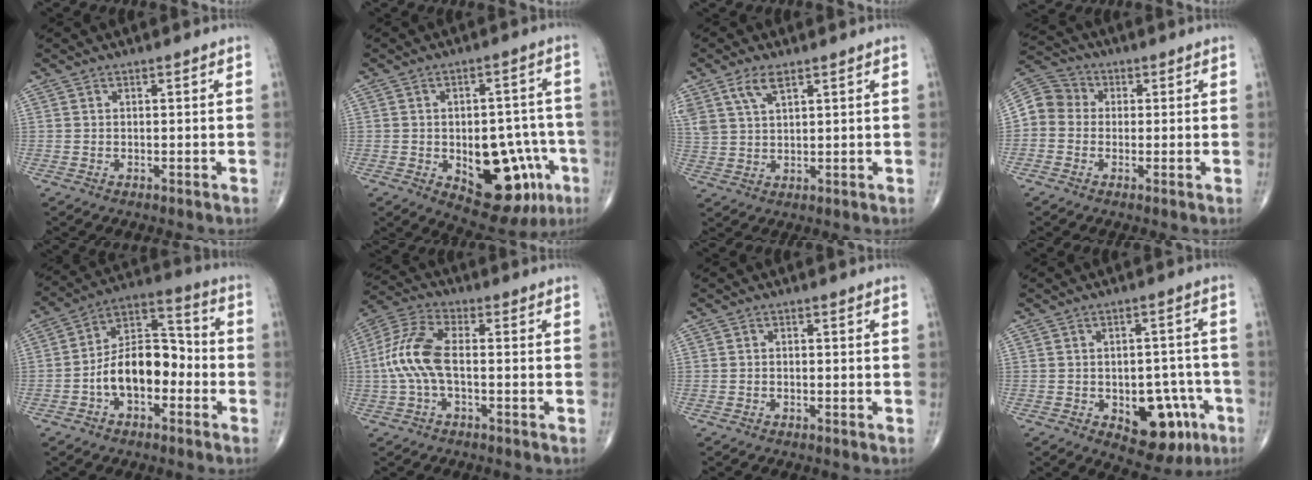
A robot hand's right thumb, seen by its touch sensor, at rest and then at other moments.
{"total": 17.1, "force": [-5.6, 9.3, 13.2], "torque": [-0.133, 0.028, -0.056]}
{"total": 6.0, "force": [3.6, 2.5, 4.1], "torque": [-0.084, -0.006, 0.076]}
{"total": 6.7, "force": [-0.3, 6.1, 2.8], "torque": [-0.035, 0.022, -0.022]}
{"total": 13.7, "force": [-3.6, 8.2, 10.4], "torque": [-0.152, 0.051, -0.072]}
{"total": 10.1, "force": [-1.0, 4.4, 9.0], "torque": [-0.217, 0.028, -0.024]}
{"total": 0.5, "force": [-0.3, 0.3, 0.3], "torque": [-0.004, 0.003, -0.008]}
{"total": 12.6, "force": [-4.9, 7.3, 9.1], "torque": [-0.077, 0.032, -0.053]}